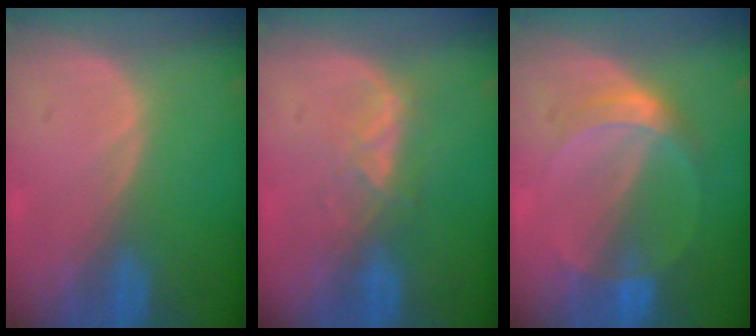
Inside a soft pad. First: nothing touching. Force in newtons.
{"total": 3.4, "press": 3.3, "slide": 0.6}
{"total": 5.2, "press": 4.8, "slide": 2.0}